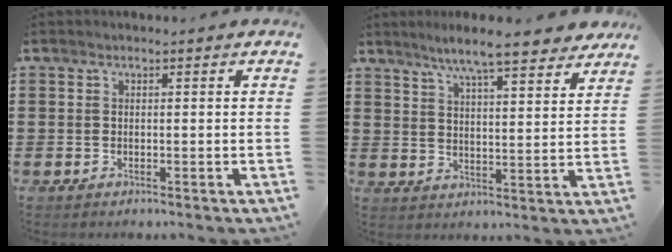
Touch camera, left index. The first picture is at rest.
{"total": 7.9, "force": [6.8, 0.3, 3.9], "torque": [-0.087, -0.024, 0.119]}